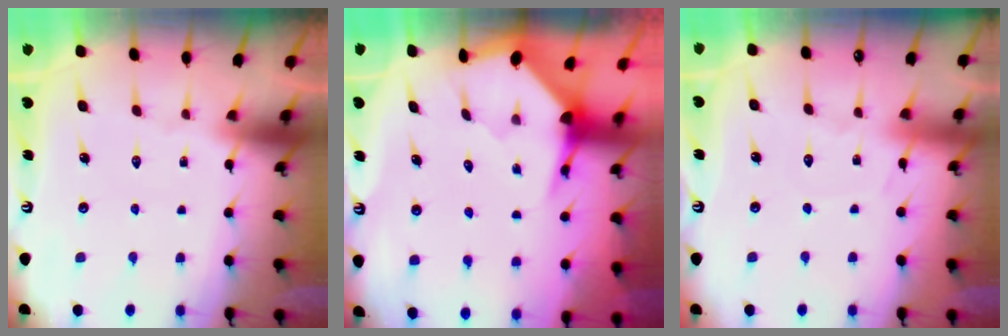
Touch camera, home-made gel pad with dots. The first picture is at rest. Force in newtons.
{"total": 3.5, "press": 3.5, "slide": 0.4}
{"total": 4.6, "press": 4.5, "slide": 0.7}